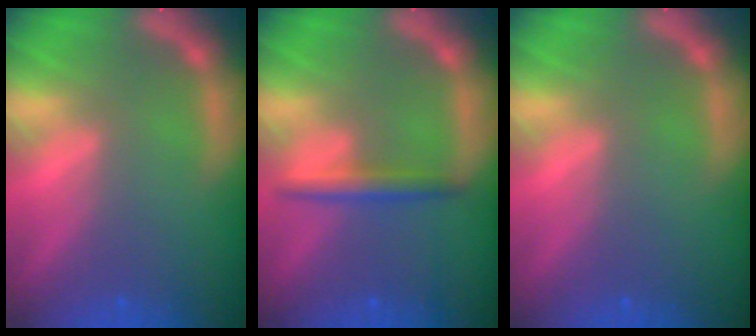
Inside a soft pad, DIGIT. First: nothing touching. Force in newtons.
{"total": 2.4}
{"total": 0.0}